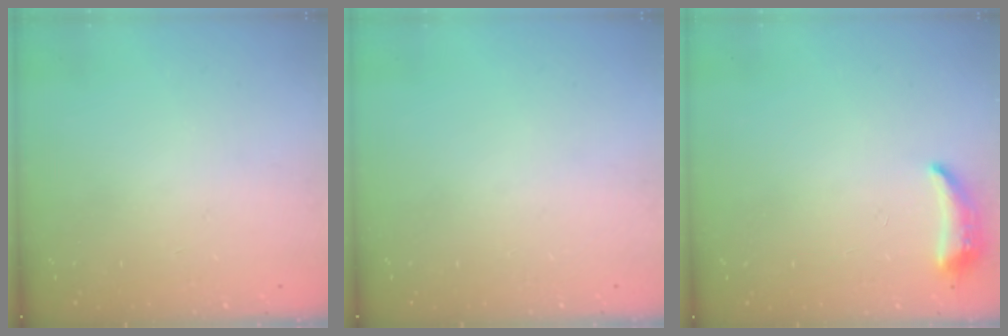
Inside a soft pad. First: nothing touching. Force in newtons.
{"total": 0.0}
{"total": 6.4, "press": 6.4, "slide": 0.8}